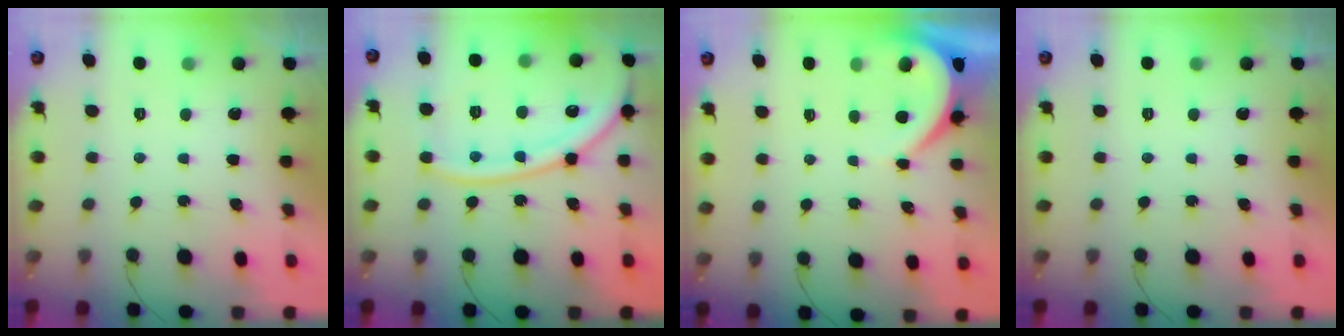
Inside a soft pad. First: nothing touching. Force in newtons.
{"total": 17.0, "press": 16.9, "slide": 2.1}
{"total": 3.9, "press": 3.8, "slide": 0.6}
{"total": 0.0}